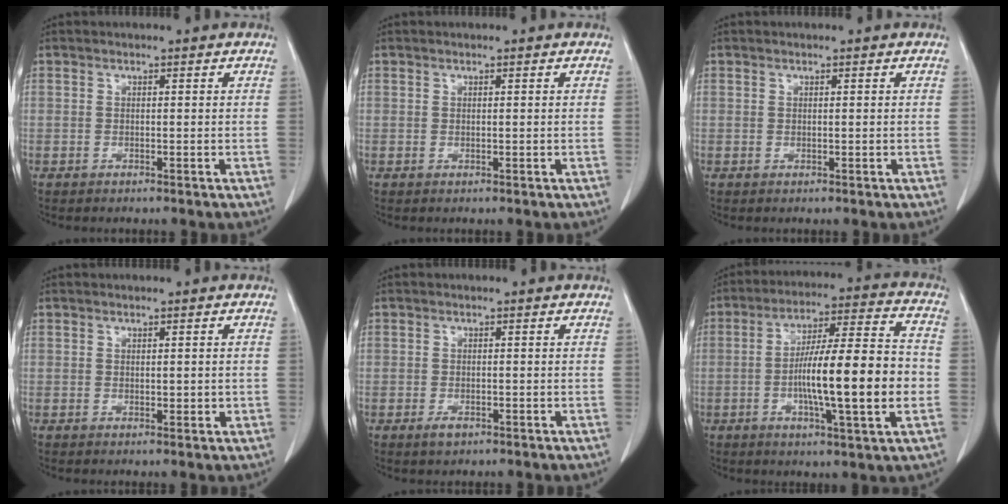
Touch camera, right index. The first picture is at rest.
{"total": 0.0}
{"total": 0.0}
{"total": 1.6, "force": [0.1, 0.8, 1.5], "torque": [-0.022, -0.004, 0.005]}
{"total": 1.7, "force": [-0.8, 0.9, 1.1], "torque": [-0.017, 0.000, -0.009]}
{"total": 17.0, "force": [-2.8, 1.3, 16.7], "torque": [-0.277, 0.006, -0.049]}